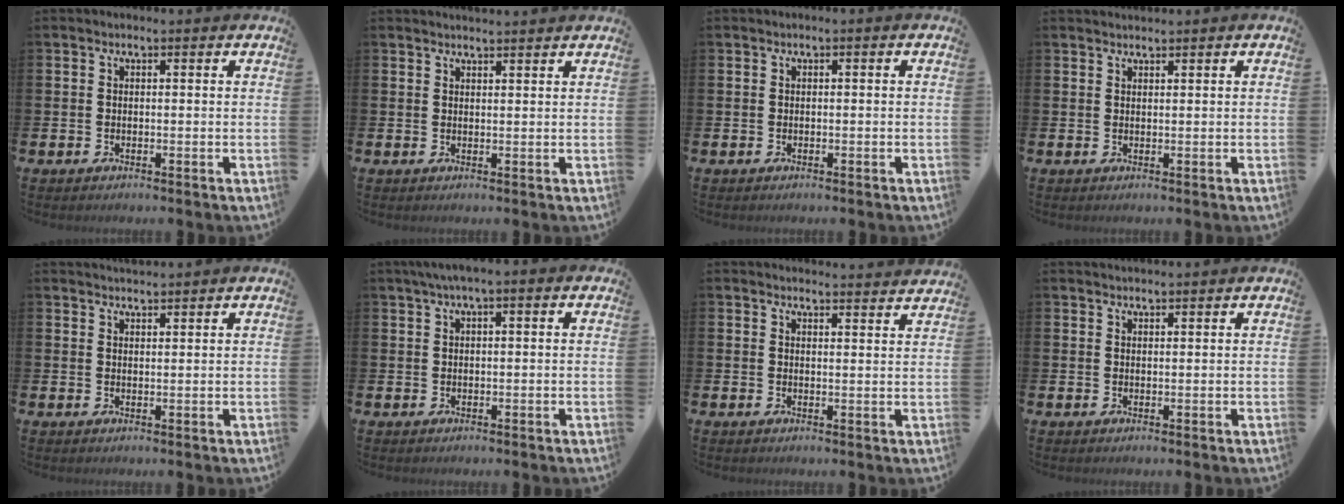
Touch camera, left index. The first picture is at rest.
{"total": 1.8, "force": [1.8, -0.1, 0.0], "torque": [0.010, -0.012, 0.030]}
{"total": 0.0}
{"total": 1.0, "force": [0.9, 0.0, 0.0], "torque": [0.005, -0.002, 0.017]}
{"total": 2.0, "force": [2.0, 0.2, 0.2], "torque": [-0.001, -0.009, 0.036]}
{"total": 1.9, "force": [0.9, 0.2, 1.7], "torque": [-0.030, 0.004, 0.015]}
{"total": 2.9, "force": [2.9, -0.3, -0.2], "torque": [0.013, -0.025, 0.049]}
{"total": 1.2, "force": [1.2, -0.1, 0.0], "torque": [0.004, -0.005, 0.021]}